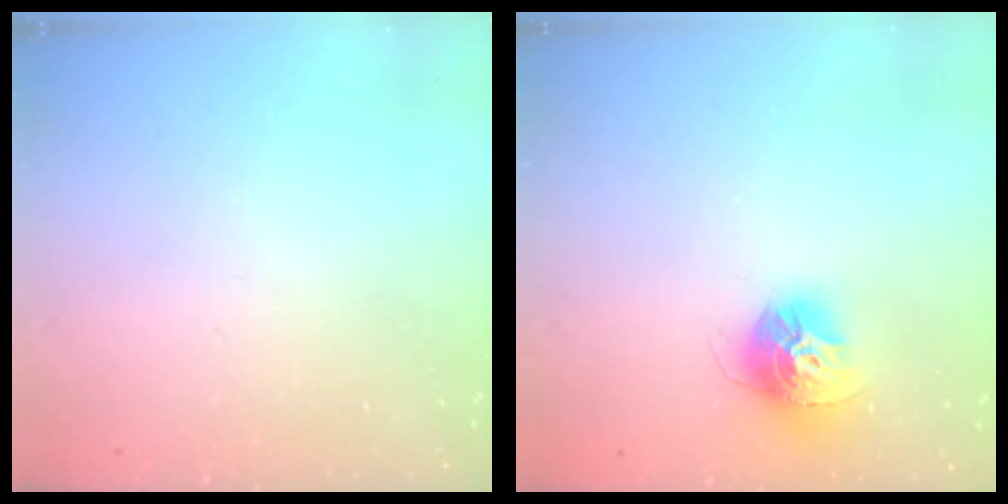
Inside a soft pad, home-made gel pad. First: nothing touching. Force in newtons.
{"total": 13.8, "press": 13.8, "slide": 1.0}